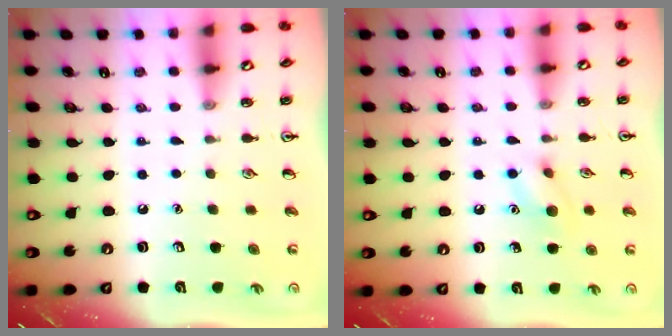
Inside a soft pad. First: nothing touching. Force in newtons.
{"total": 8.1, "press": 8.0, "slide": 1.2}